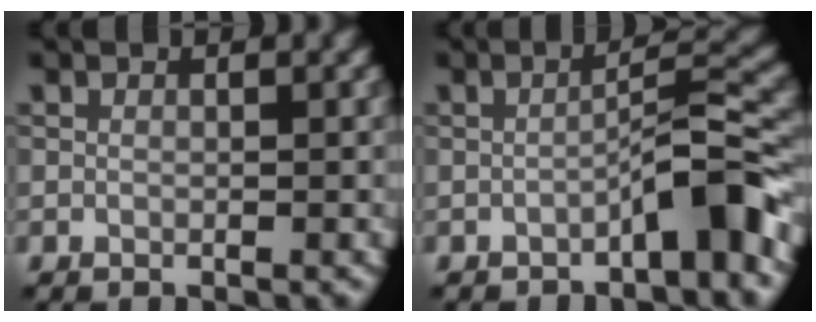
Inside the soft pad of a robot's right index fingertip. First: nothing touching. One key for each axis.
{"total": 4.3, "fx": -2.3, "fy": 0.4, "fz": 3.5, "tx": -0.051, "ty": 0.023, "tz": -0.044}